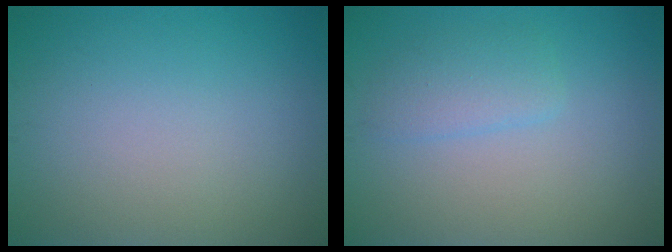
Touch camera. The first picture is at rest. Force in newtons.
{"total": 2.1, "press": 2.1, "slide": 0.1}